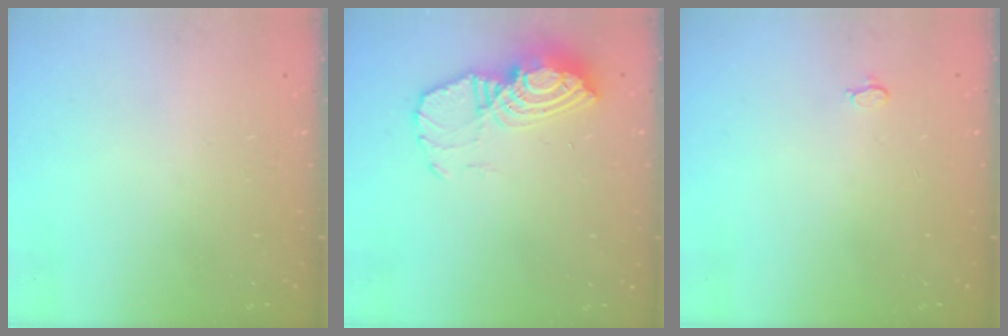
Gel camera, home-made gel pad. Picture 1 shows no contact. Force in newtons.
{"total": 11.9, "press": 11.9, "slide": 1.1}
{"total": 2.6, "press": 2.6, "slide": 0.3}